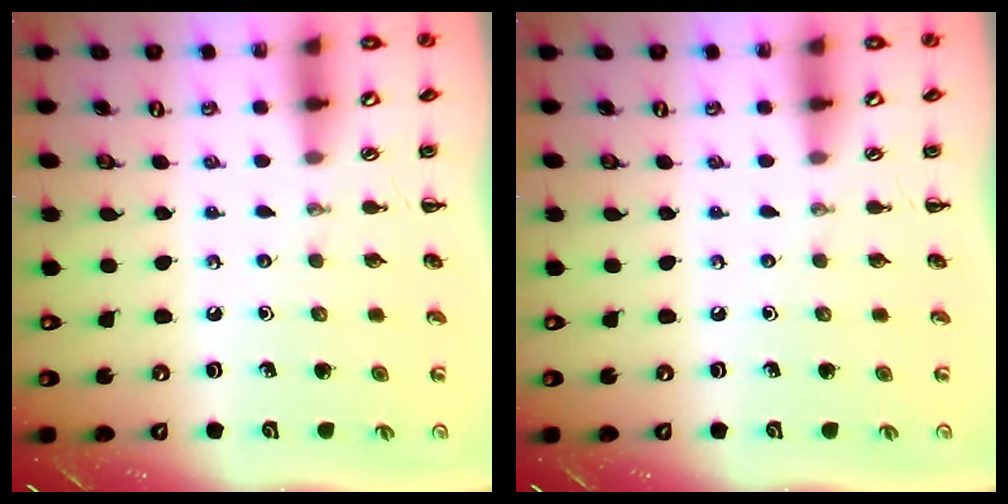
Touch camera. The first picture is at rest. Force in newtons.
{"total": 0.0}